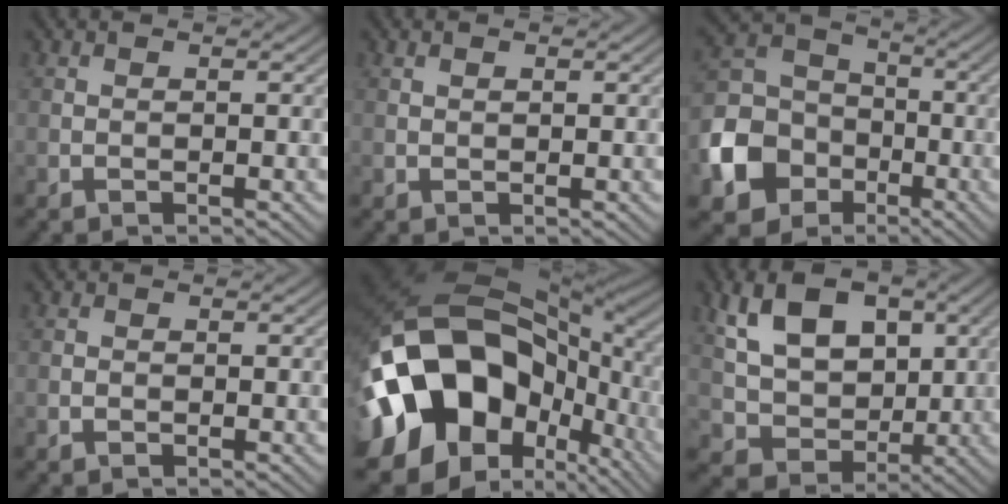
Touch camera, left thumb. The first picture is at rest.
{"total": 0.6, "force": [0.4, 0.3, 0.4], "torque": [-0.007, 0.001, 0.007]}
{"total": 10.9, "force": [-4.0, 8.8, 4.9], "torque": [-0.136, -0.014, -0.094]}
{"total": 0.6, "force": [-0.3, 0.4, 0.4], "torque": [-0.006, -0.001, -0.006]}
{"total": 22.8, "force": [-3.3, 15.6, 16.3], "torque": [-0.352, -0.041, -0.027]}
{"total": 9.7, "force": [2.3, 7.0, 6.3], "torque": [-0.134, -0.014, 0.042]}